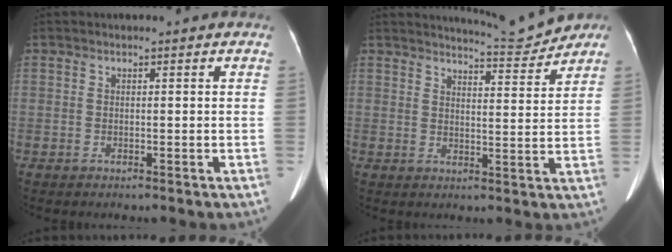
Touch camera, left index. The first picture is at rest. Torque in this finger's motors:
{"motor_torque": [0.53, -0.87, -0.04, 0.00]}